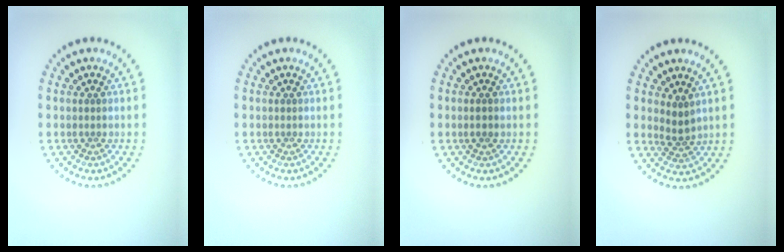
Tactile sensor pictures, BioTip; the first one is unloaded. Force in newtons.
{"total": 0.0}
{"total": 0.9, "press": 0.8, "slide": 0.3}
{"total": 1.9, "press": 1.3, "slide": 1.3}